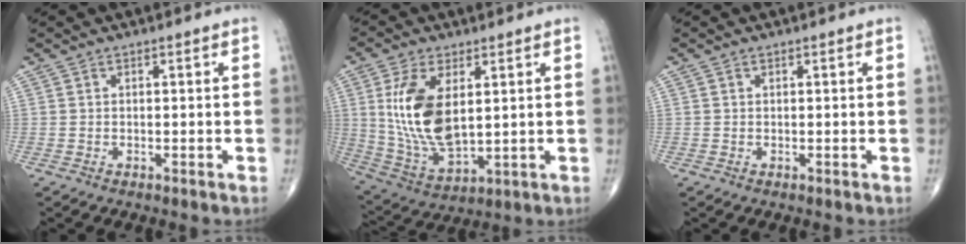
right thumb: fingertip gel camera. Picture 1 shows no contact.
{"total": 15.1, "force": [3.0, 7.6, 12.7], "torque": [-0.246, -0.020, 0.073]}
{"total": 0.0}